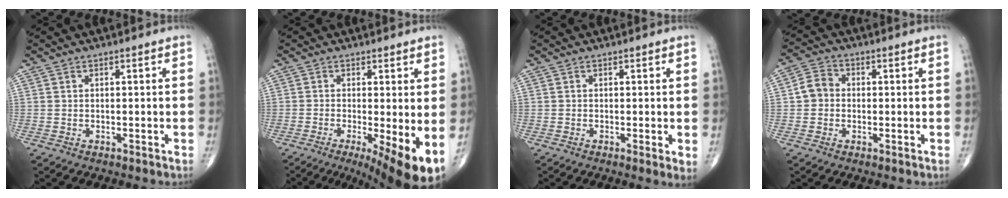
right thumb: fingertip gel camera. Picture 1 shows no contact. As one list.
[{"total": 10.9, "force": [-3.2, 2.7, 10.1], "torque": [-0.151, -0.018, -0.042]}, {"total": 2.1, "force": [-0.1, 0.4, 2.0], "torque": [-0.035, -0.008, -0.006]}, {"total": 4.5, "force": [-0.2, 3.9, 2.1], "torque": [-0.028, 0.013, -0.012]}]